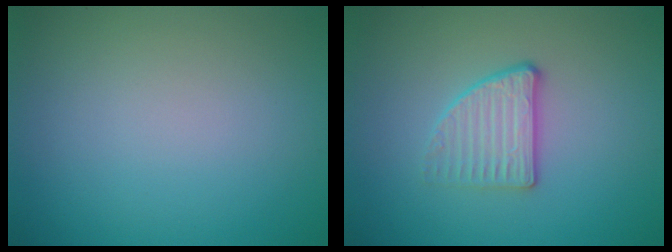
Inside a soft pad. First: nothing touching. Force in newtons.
{"total": 2.9, "press": 2.5, "slide": 1.4}